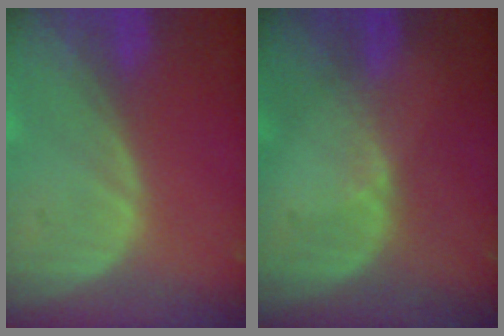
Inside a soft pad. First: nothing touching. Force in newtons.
{"total": 1.4, "press": 0.9, "slide": 1.1}